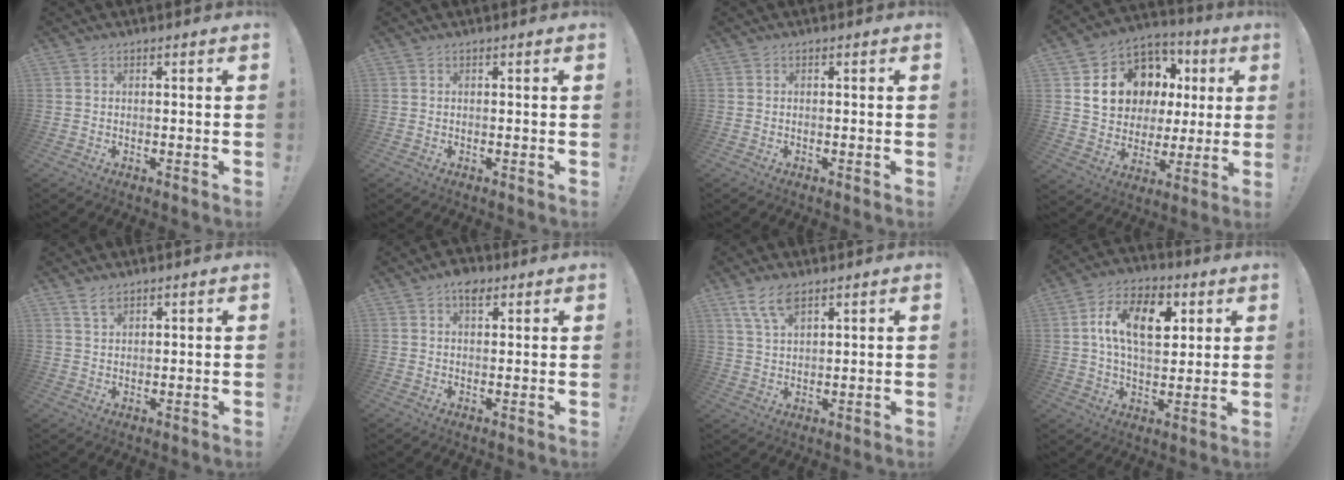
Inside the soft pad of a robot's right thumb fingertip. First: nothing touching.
{"total": 0.0}
{"total": 0.0}
{"total": 15.9, "force": [5.2, 13.1, 7.4], "torque": [-0.108, -0.025, 0.123]}
{"total": 3.0, "force": [2.4, 1.3, 1.4], "torque": [-0.017, -0.013, 0.042]}
{"total": 4.9, "force": [3.2, 2.8, 2.6], "torque": [-0.025, -0.011, 0.053]}
{"total": 7.1, "force": [4.5, 2.9, 4.6], "torque": [-0.083, -0.014, 0.084]}
{"total": 15.6, "force": [4.6, 8.9, 11.9], "torque": [-0.191, 0.000, 0.080]}